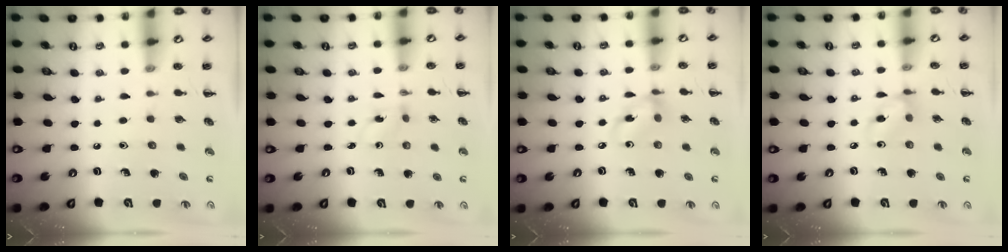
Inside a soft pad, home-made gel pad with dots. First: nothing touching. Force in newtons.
{"total": 0.9, "press": 0.7, "slide": 0.5}
{"total": 7.4, "press": 7.4, "slide": 0.9}
{"total": 5.8, "press": 5.8, "slide": 0.3}